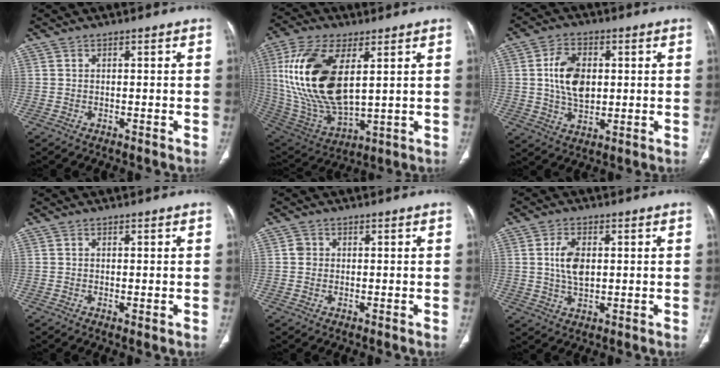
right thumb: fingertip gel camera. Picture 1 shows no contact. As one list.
[{"total": 22.2, "force": [5.1, 10.8, 18.8], "torque": [-0.386, -0.026, 0.104]}, {"total": 9.8, "force": [1.3, 6.4, 7.3], "torque": [-0.117, -0.004, 0.028]}, {"total": 1.0, "force": [-0.2, 0.3, 1.0], "torque": [-0.021, -0.006, -0.002]}, {"total": 1.6, "force": [0.2, 1.5, 0.5], "torque": [-0.004, 0.003, 0.003]}, {"total": 6.2, "force": [0.9, 3.6, 5.0], "torque": [-0.092, -0.003, 0.019]}]